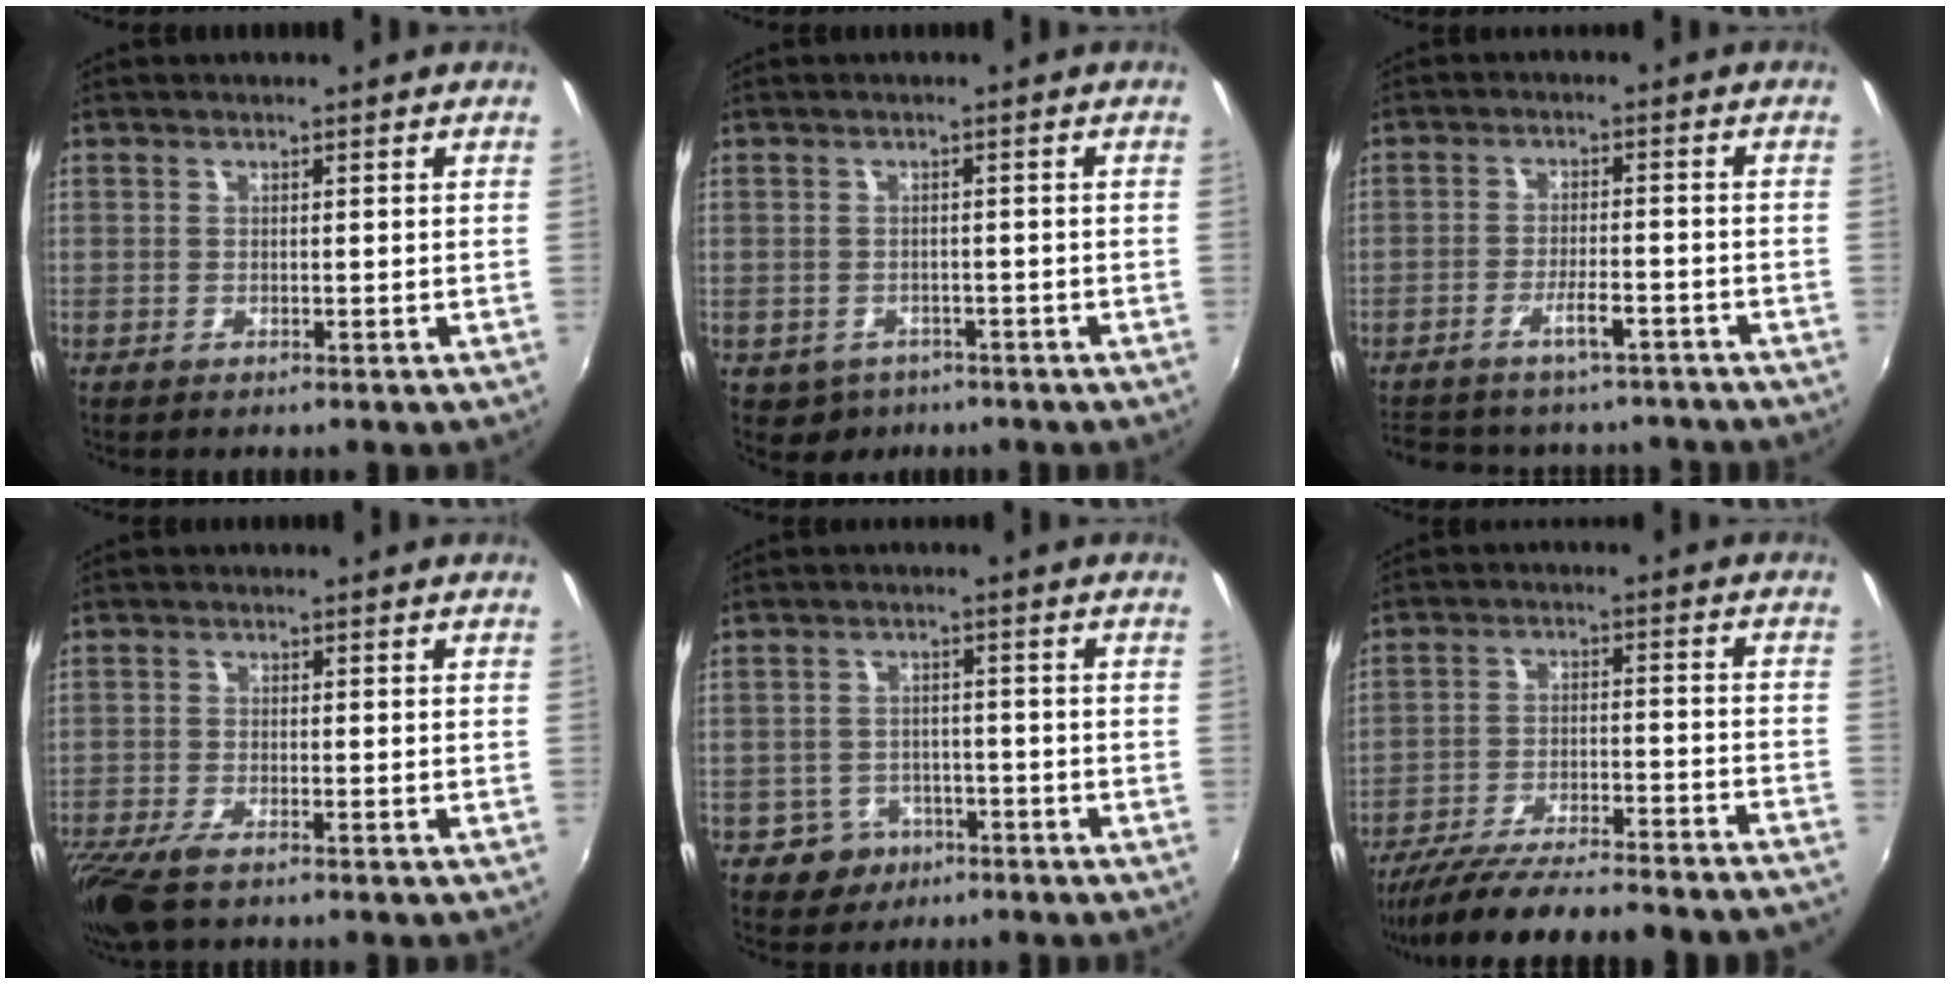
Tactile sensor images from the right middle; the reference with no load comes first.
{"total": 3.6, "force": [-1.9, 2.9, 1.0], "torque": [-0.028, -0.007, -0.021]}
{"total": 11.1, "force": [-9.4, 3.6, 4.6], "torque": [-0.103, 0.005, -0.134]}
{"total": 7.6, "force": [-5.6, 1.8, 4.9], "torque": [-0.121, -0.036, -0.109]}
{"total": 5.3, "force": [-3.0, 4.3, 0.8], "torque": [-0.031, 0.011, -0.038]}
{"total": 25.6, "force": [-23.2, 0.8, 10.7], "torque": [-0.192, -0.061, -0.334]}